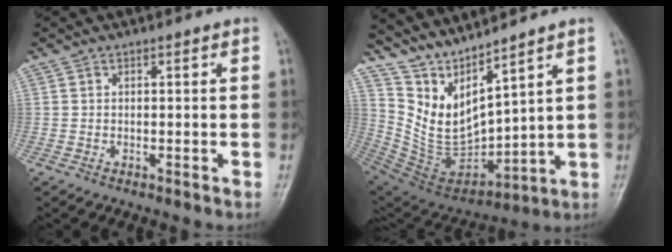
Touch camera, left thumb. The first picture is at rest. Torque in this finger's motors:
{"motor_torque": [0.44, 0.04, -0.03, -0.58, 0.17]}